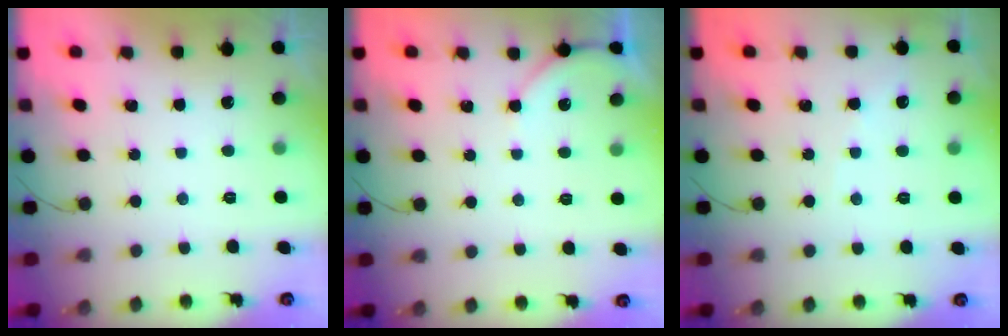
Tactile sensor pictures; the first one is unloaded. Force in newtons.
{"total": 3.7, "press": 3.7, "slide": 0.6}
{"total": 2.7, "press": 2.6, "slide": 0.4}